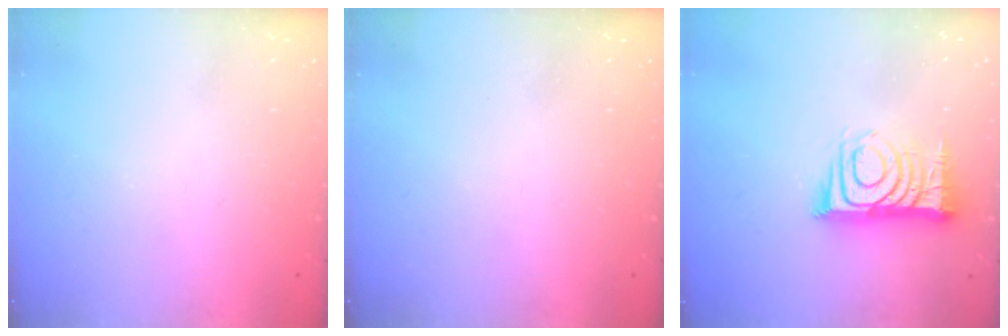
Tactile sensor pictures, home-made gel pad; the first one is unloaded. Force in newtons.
{"total": 0.0}
{"total": 12.7, "press": 12.6, "slide": 0.9}